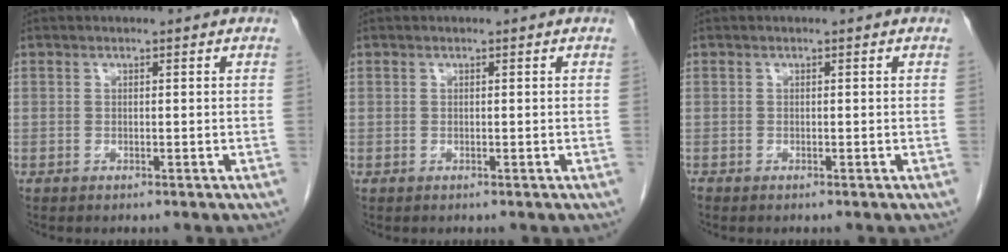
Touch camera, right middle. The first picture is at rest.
{"total": 0.0}
{"total": 0.0}